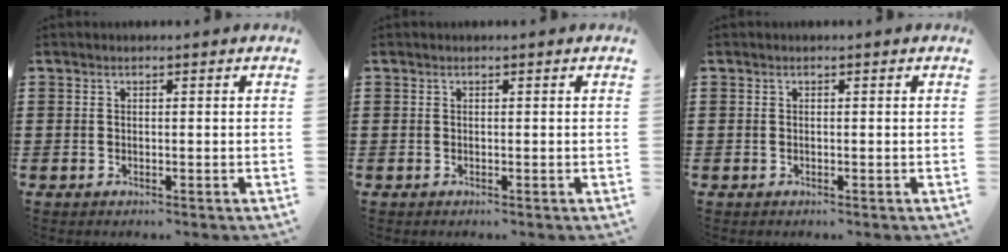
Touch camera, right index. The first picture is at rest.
{"total": 0.0}
{"total": 0.0}